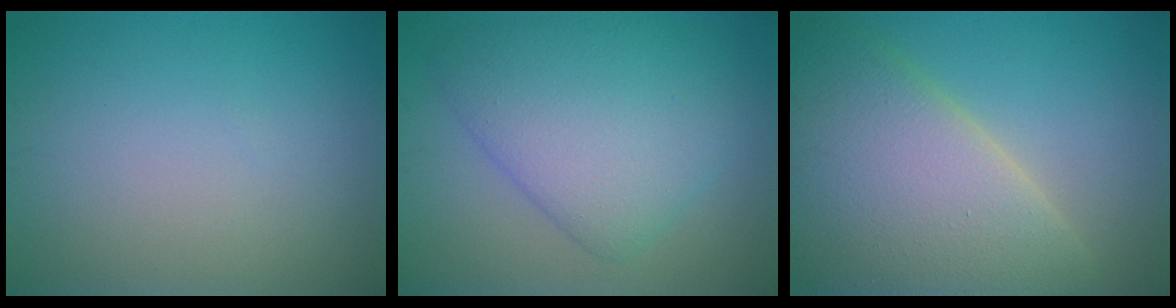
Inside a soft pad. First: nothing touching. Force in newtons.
{"total": 7.5, "press": 7.5, "slide": 0.1}
{"total": 10.6, "press": 10.6, "slide": 0.7}